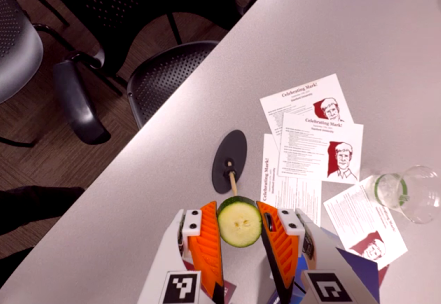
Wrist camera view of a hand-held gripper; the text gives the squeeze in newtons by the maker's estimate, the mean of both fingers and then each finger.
{"total": 9.2, "left": 8.9, "right": 9.6}